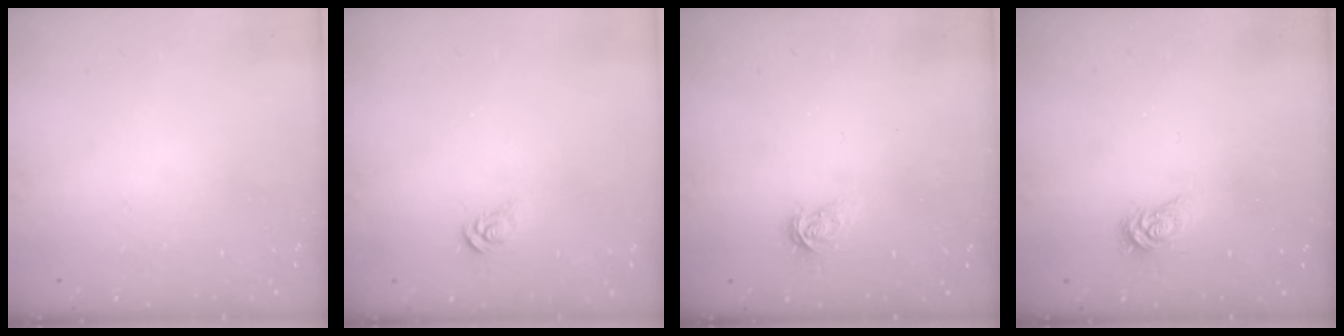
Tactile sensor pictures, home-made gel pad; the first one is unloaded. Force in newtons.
{"total": 4.3, "press": 4.3, "slide": 0.4}
{"total": 3.2, "press": 3.2, "slide": 0.3}
{"total": 4.5, "press": 4.5, "slide": 0.5}